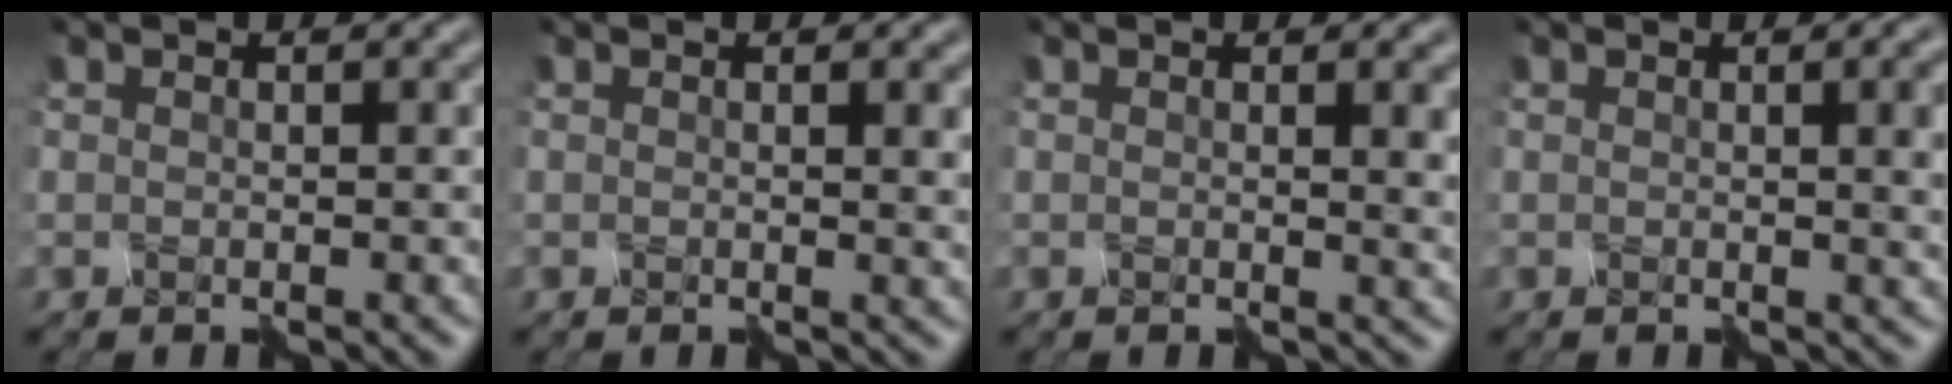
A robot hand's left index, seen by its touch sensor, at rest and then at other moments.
{"total": 1.2, "force": [0.8, 0.1, 0.9], "torque": [-0.011, -0.001, 0.012]}
{"total": 2.2, "force": [1.1, 0.5, 1.8], "torque": [-0.019, 0.000, 0.020]}
{"total": 3.5, "force": [0.9, 1.0, 3.3], "torque": [-0.020, 0.001, 0.014]}